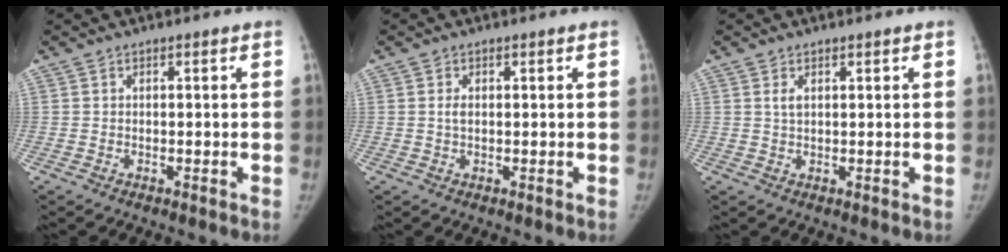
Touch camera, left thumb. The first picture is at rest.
{"total": 1.3, "force": [0.3, 0.7, 1.1], "torque": [-0.021, 0.001, 0.006]}
{"total": 1.6, "force": [0.8, 0.7, 1.1], "torque": [-0.021, 0.000, 0.018]}